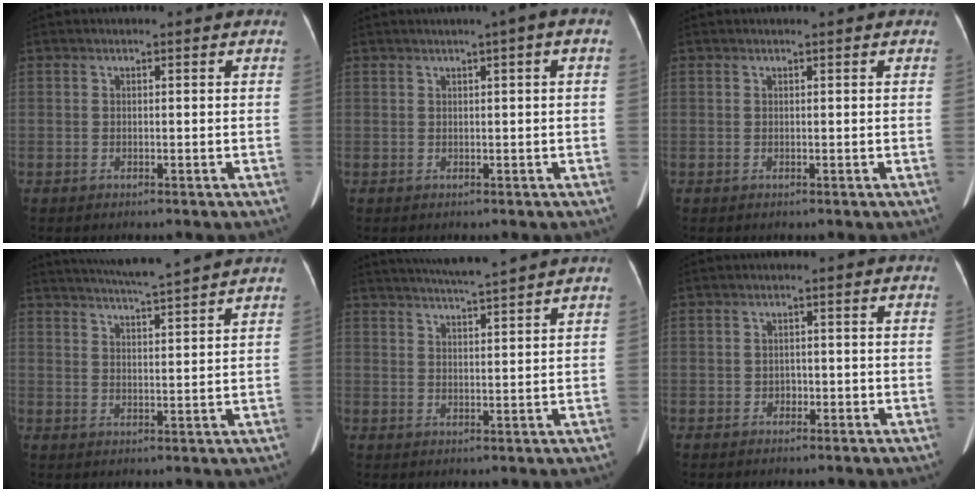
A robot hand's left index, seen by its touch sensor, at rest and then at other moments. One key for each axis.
{"total": 2.7, "fx": 0.8, "fy": -0.1, "fz": 2.5, "tx": -0.036, "ty": 0.009, "tz": 0.009}
{"total": 0.0}
{"total": 11.6, "fx": 10.4, "fy": -1.4, "fz": 4.8, "tx": -0.086, "ty": 0.007, "tz": 0.148}
{"total": 9.5, "fx": 8.5, "fy": -1.5, "fz": 3.8, "tx": -0.066, "ty": 0.012, "tz": 0.124}
{"total": 0.6, "fx": -0.3, "fy": 0.5, "fz": 0.1, "tx": -0.002, "ty": 0.003, "tz": -0.006}